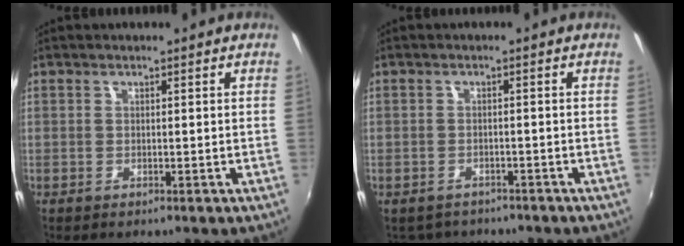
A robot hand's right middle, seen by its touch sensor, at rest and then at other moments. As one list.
[{"total": 5.0, "force": [-4.3, 2.4, 1.0], "torque": [-0.027, -0.012, -0.062]}]